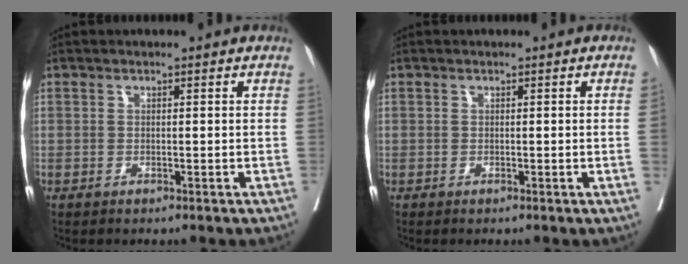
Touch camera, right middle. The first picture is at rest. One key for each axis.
{"total": 1.0, "fx": -0.1, "fy": -0.4, "fz": 0.9, "tx": -0.012, "ty": -0.001, "tz": 0.000}